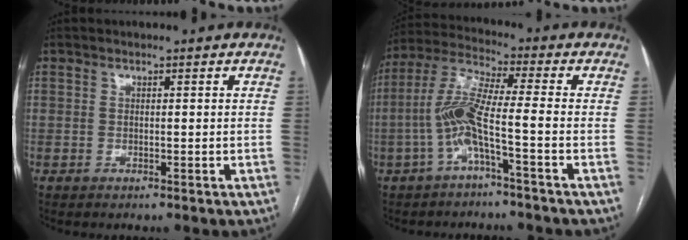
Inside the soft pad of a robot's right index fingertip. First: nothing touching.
{"total": 8.4, "force": [-2.7, 0.1, 8.0], "torque": [-0.173, 0.018, -0.060]}